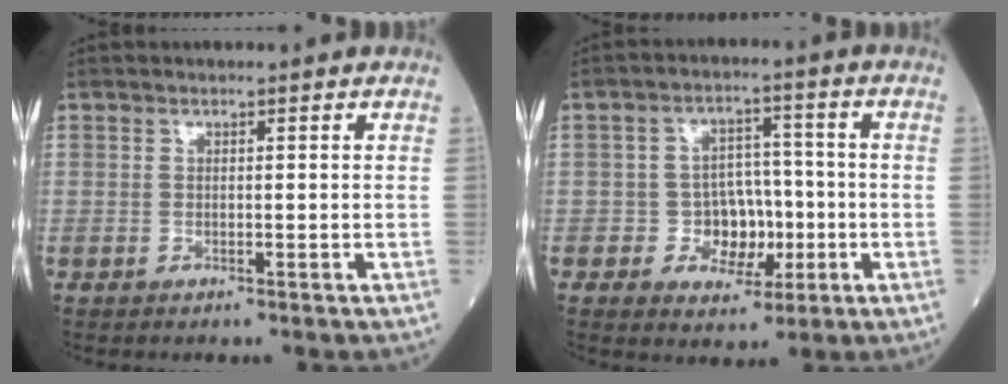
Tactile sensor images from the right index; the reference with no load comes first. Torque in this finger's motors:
{"motor_torque": [0.21, -0.16, 0.09, 0.01]}